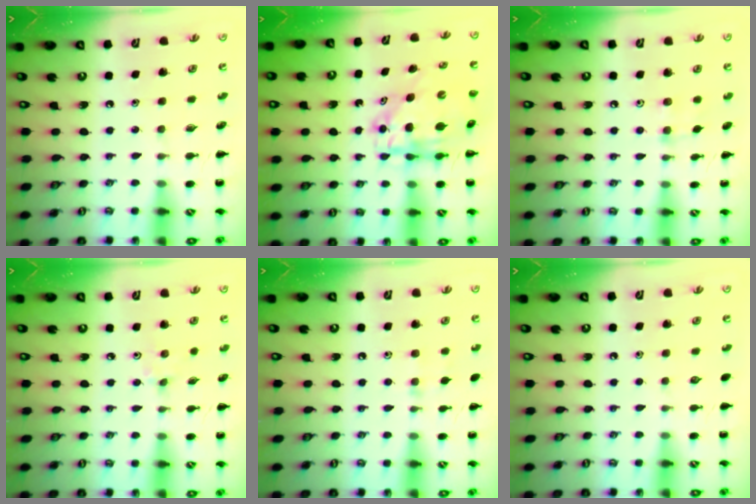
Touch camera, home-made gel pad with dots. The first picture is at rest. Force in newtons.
{"total": 6.8, "press": 6.6, "slide": 1.5}
{"total": 3.7, "press": 3.6, "slide": 1.2}
{"total": 1.7, "press": 1.6, "slide": 0.6}
{"total": 5.4, "press": 5.1, "slide": 1.6}
{"total": 0.0}